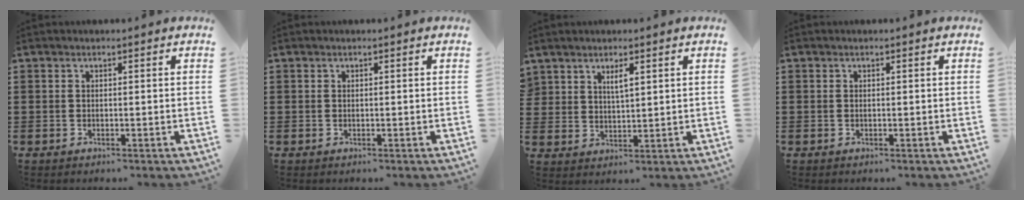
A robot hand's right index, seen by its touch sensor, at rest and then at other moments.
{"total": 0.0}
{"total": 2.8, "force": [2.0, 1.1, 1.6], "torque": [-0.035, 0.002, 0.038]}
{"total": 0.0}